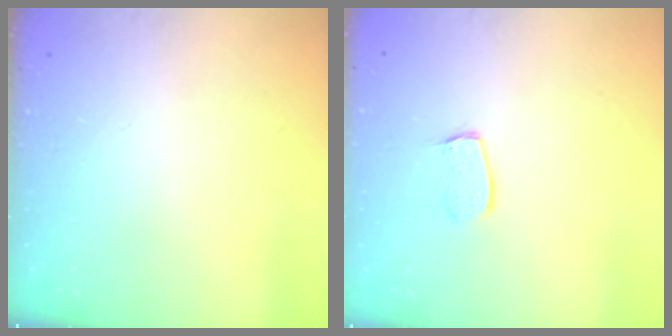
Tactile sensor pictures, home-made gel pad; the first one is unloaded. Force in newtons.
{"total": 6.6, "press": 6.6, "slide": 0.4}